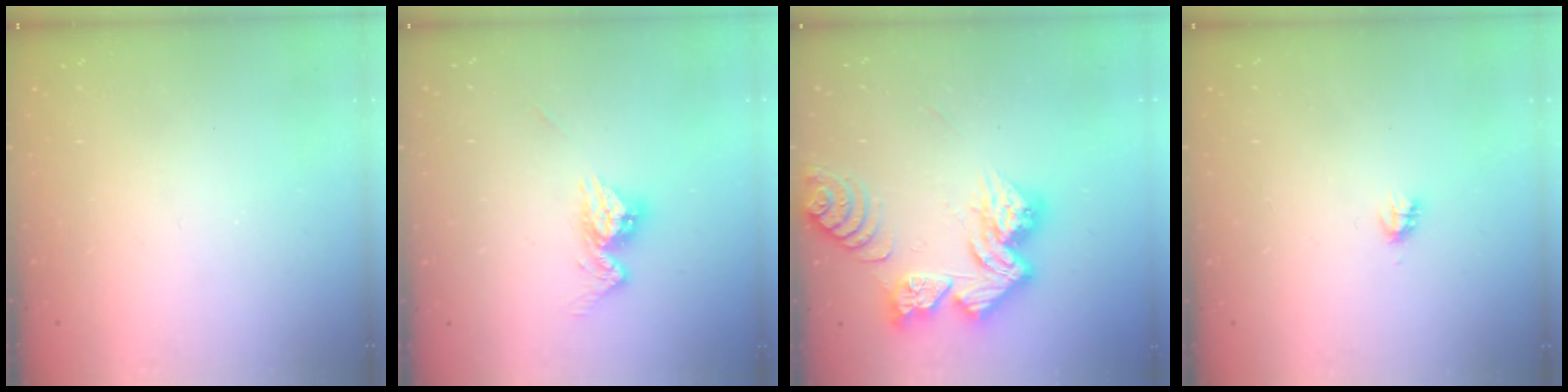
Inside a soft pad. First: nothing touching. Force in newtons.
{"total": 9.4, "press": 9.4, "slide": 0.8}
{"total": 16.4, "press": 16.4, "slide": 1.5}
{"total": 2.7, "press": 2.7, "slide": 0.2}